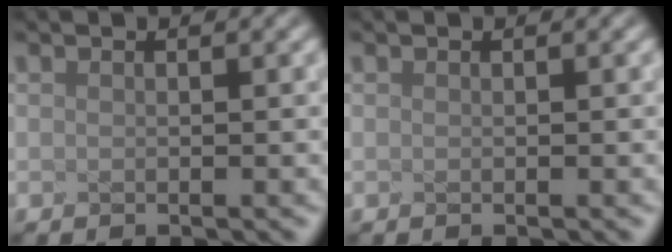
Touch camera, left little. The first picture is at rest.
{"total": 0.0}